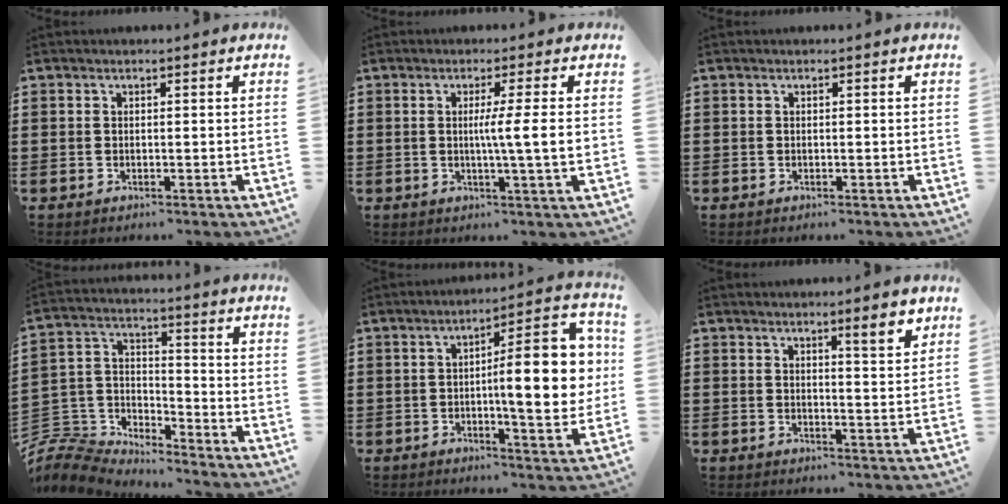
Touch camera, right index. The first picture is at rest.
{"total": 5.7, "force": [0.2, -0.6, 5.7], "torque": [-0.104, -0.008, -0.002]}
{"total": 0.0}
{"total": 7.3, "force": [-7.0, 2.0, 0.6], "torque": [-0.041, -0.002, -0.148]}
{"total": 14.2, "force": [0.7, 3.7, 13.7], "torque": [-0.188, -0.016, 0.006]}
{"total": 4.0, "force": [2.8, 0.2, 2.9], "torque": [-0.045, -0.007, 0.043]}